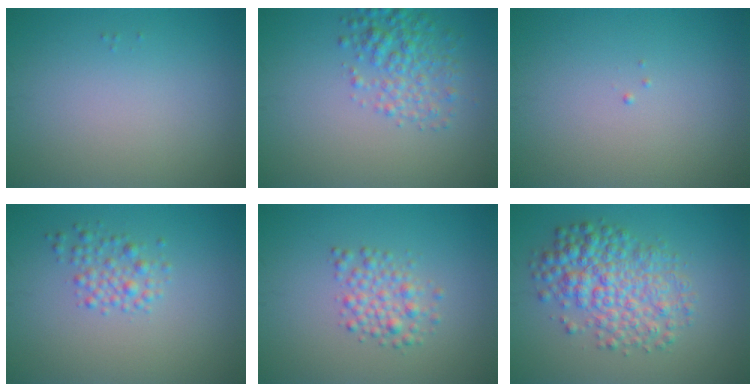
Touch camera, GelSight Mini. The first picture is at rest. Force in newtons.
{"total": 3.4, "press": 3.4, "slide": 0.1}
{"total": 0.0}
{"total": 2.0, "press": 2.0, "slide": 0.0}
{"total": 2.5, "press": 2.5, "slide": 0.0}
{"total": 5.9, "press": 5.9, "slide": 0.1}